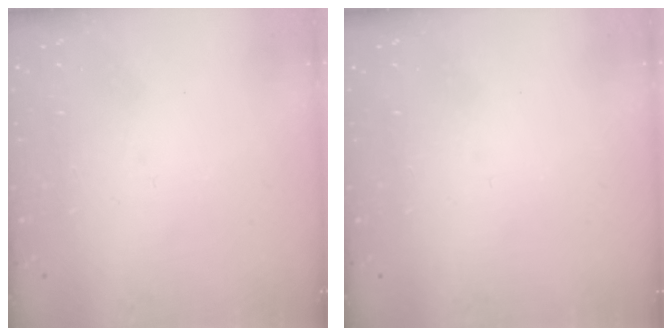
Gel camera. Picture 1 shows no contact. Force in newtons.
{"total": 0.0}